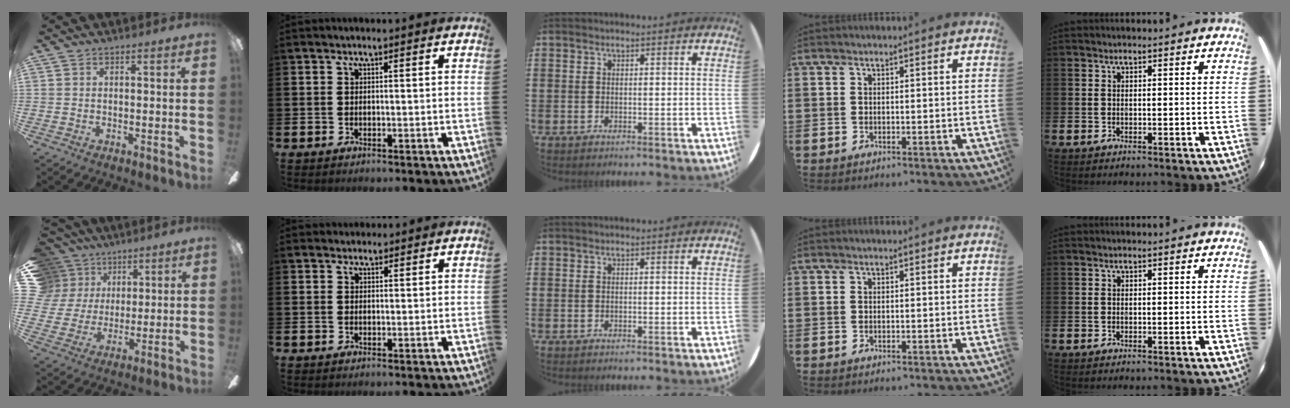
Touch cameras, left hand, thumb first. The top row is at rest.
{"thumb": {"total": 11.1, "force": [6.3, 8.9, 2.0], "torque": [-0.062, -0.031, 0.129]}, "index": {"total": 1.4, "force": [1.2, 0.6, -0.2], "torque": [0.014, 0.001, 0.020]}}